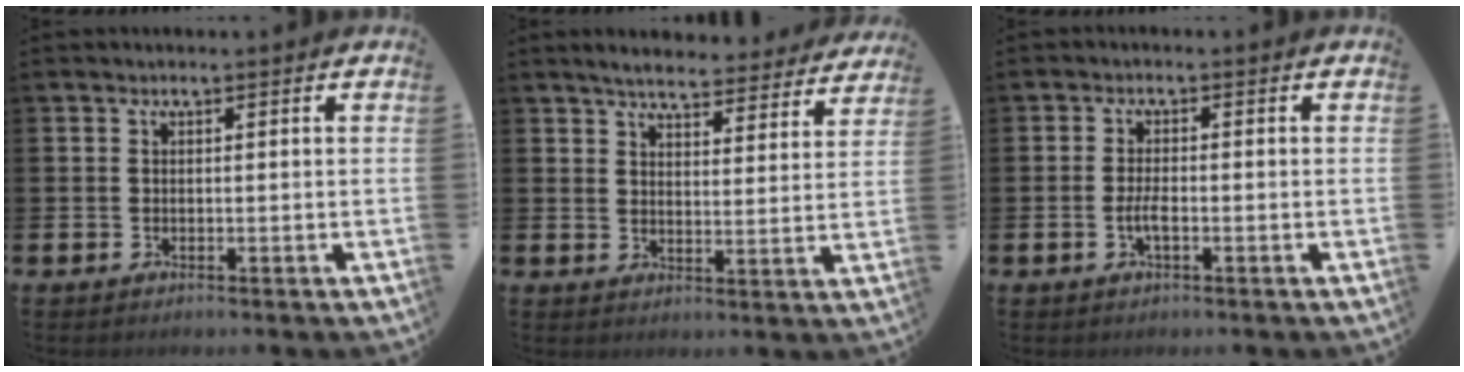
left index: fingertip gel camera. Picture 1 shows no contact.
{"total": 5.1, "force": [4.9, 0.7, 1.0], "torque": [-0.025, -0.034, 0.081]}
{"total": 2.2, "force": [-0.7, 0.7, 2.0], "torque": [-0.032, 0.001, -0.014]}